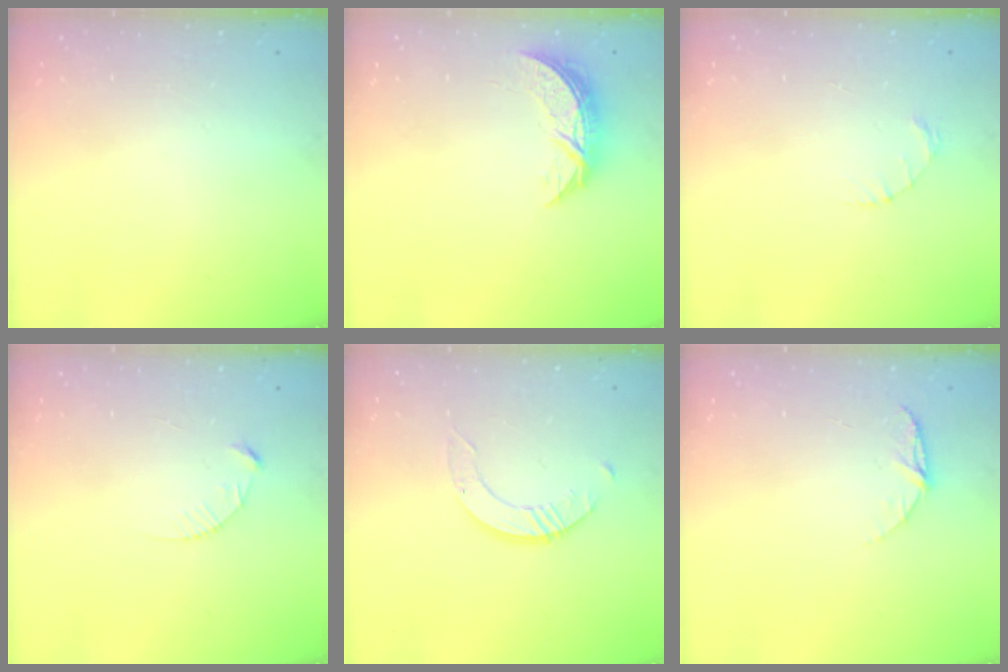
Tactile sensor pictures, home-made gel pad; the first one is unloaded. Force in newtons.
{"total": 7.1, "press": 7.1, "slide": 0.5}
{"total": 1.4, "press": 1.4, "slide": 0.2}
{"total": 3.7, "press": 3.7, "slide": 0.4}
{"total": 4.0, "press": 4.0, "slide": 0.1}
{"total": 5.6, "press": 5.6, "slide": 0.5}